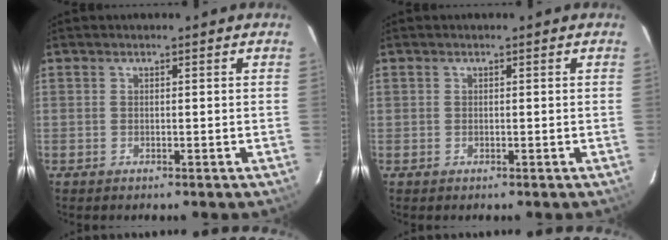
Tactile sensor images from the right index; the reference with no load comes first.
{"total": 0.0}